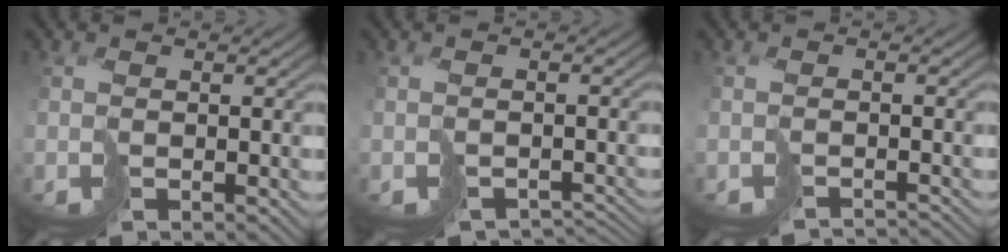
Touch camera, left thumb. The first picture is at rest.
{"total": 3.7, "force": [-2.9, 1.8, 1.5], "torque": [-0.019, -0.009, -0.031]}
{"total": 2.4, "force": [-2.3, 0.0, 0.3], "torque": [-0.002, -0.007, -0.038]}